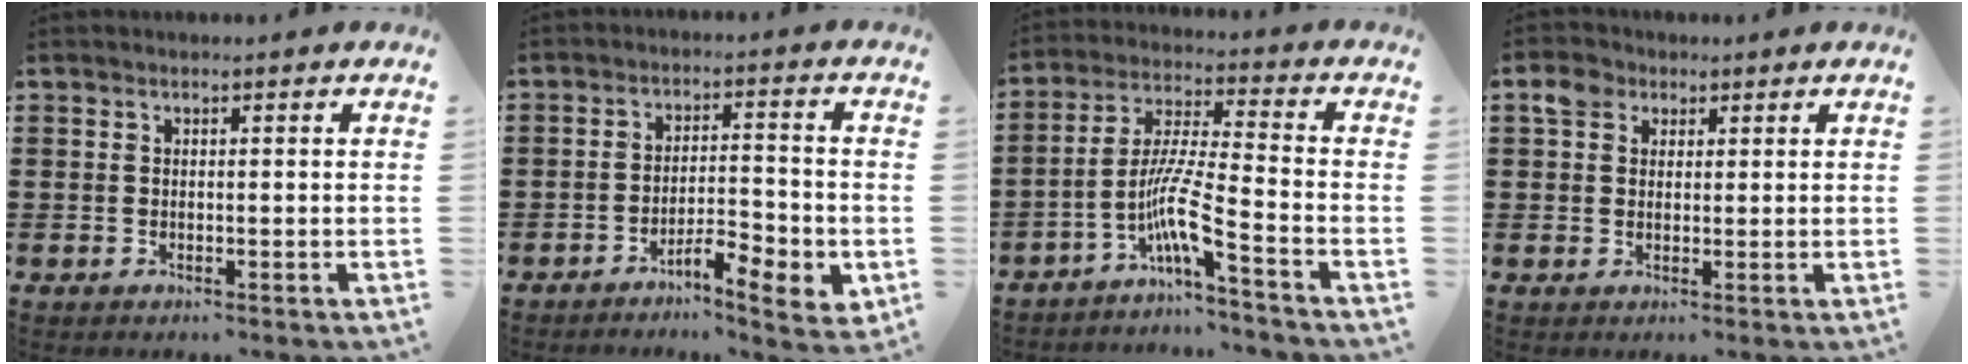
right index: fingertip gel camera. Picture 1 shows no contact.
{"total": 5.7, "force": [-4.1, 1.1, 3.8], "torque": [-0.063, 0.000, -0.072]}
{"total": 8.9, "force": [-4.8, 0.8, 7.4], "torque": [-0.162, -0.011, -0.098]}
{"total": 3.6, "force": [1.8, 2.8, 1.3], "torque": [-0.039, 0.013, 0.031]}